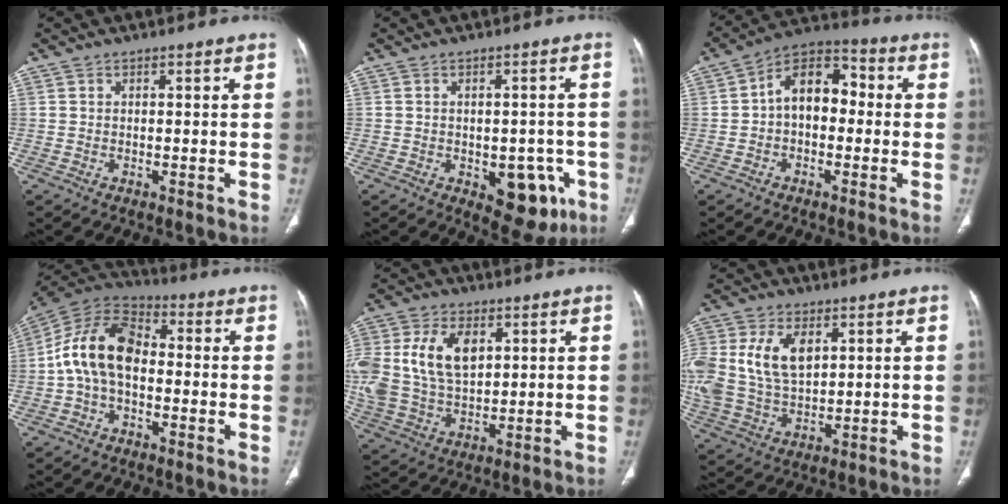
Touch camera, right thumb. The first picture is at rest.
{"total": 9.9, "force": [-3.6, 5.6, 7.3], "torque": [-0.050, 0.011, -0.033]}
{"total": 11.1, "force": [0.0, 7.3, 8.3], "torque": [-0.104, 0.039, -0.015]}
{"total": 13.7, "force": [-0.9, 8.7, 10.6], "torque": [-0.192, 0.037, -0.029]}
{"total": 17.7, "force": [4.3, 11.7, 12.6], "torque": [-0.271, -0.003, 0.089]}
{"total": 15.9, "force": [4.0, 10.4, 11.4], "torque": [-0.247, -0.005, 0.087]}